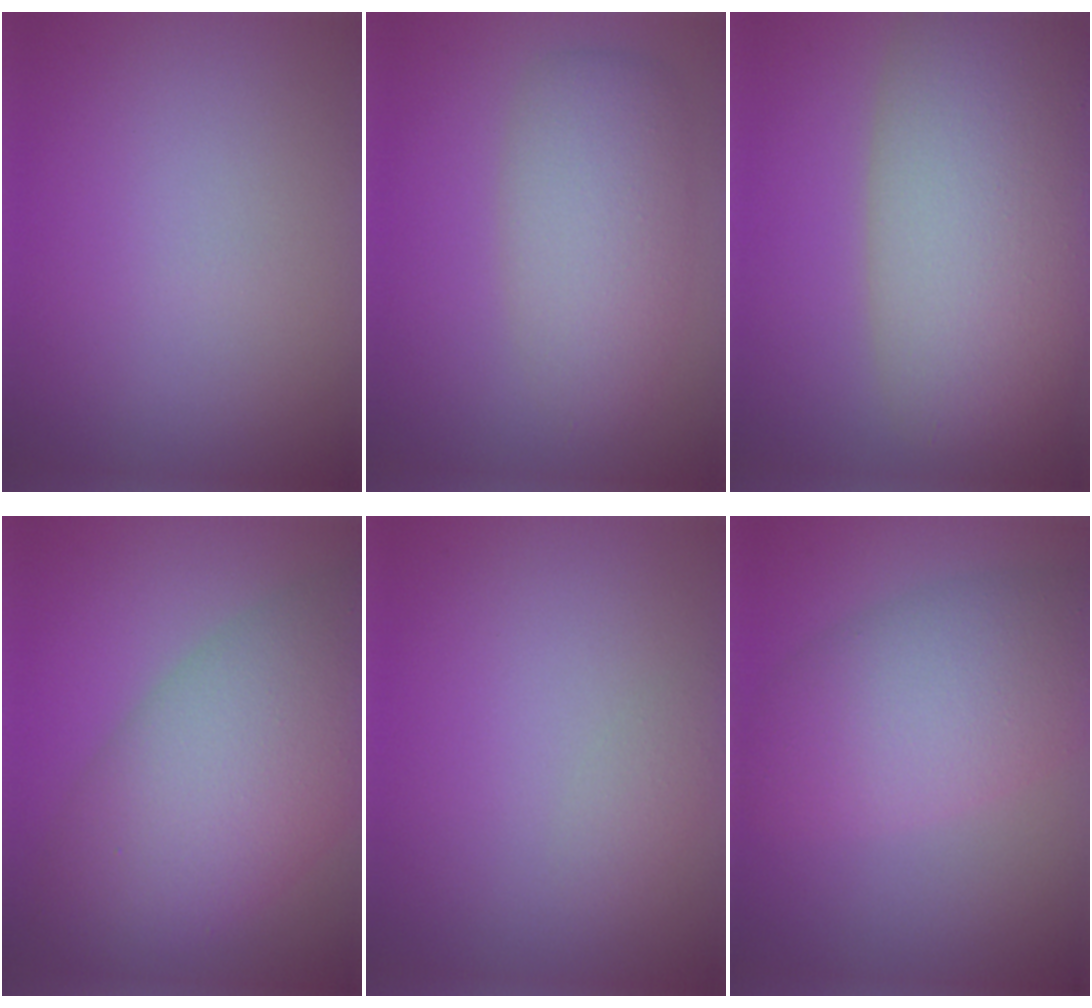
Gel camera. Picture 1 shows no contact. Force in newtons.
{"total": 5.3, "press": 5.2, "slide": 0.5}
{"total": 12.4, "press": 12.4, "slide": 0.6}
{"total": 10.3, "press": 10.3, "slide": 0.4}
{"total": 1.0, "press": 1.0, "slide": 0.0}
{"total": 7.3, "press": 7.3, "slide": 0.3}